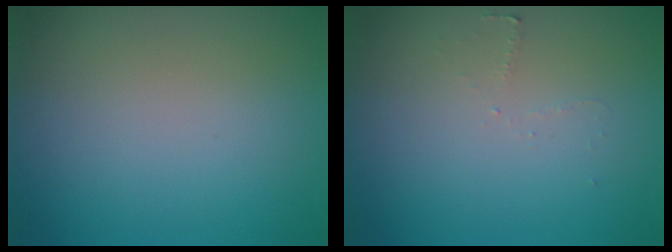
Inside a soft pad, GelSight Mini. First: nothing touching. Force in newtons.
{"total": 0.9, "press": 0.8, "slide": 0.3}